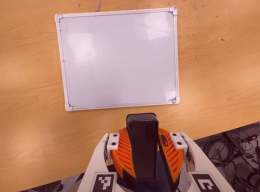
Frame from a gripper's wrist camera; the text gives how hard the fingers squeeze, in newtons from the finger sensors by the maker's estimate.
{"total": 10.2, "left": 10.0, "right": 10.5}